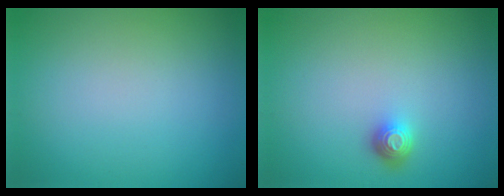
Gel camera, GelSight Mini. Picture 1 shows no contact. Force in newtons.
{"total": 1.6, "press": 1.1, "slide": 1.0}